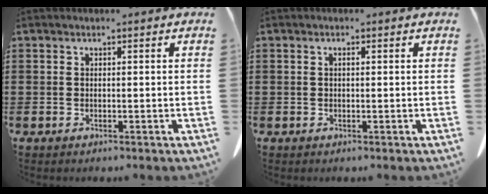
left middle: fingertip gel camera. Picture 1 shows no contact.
{"total": 0.7, "force": [0.1, 0.2, 0.6], "torque": [-0.014, -0.002, 0.003]}